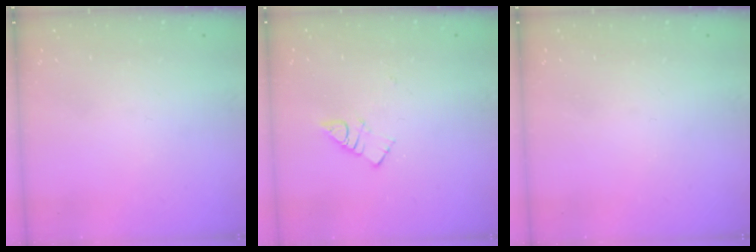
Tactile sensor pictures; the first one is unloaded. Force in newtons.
{"total": 4.8, "press": 4.7, "slide": 0.8}
{"total": 0.0}